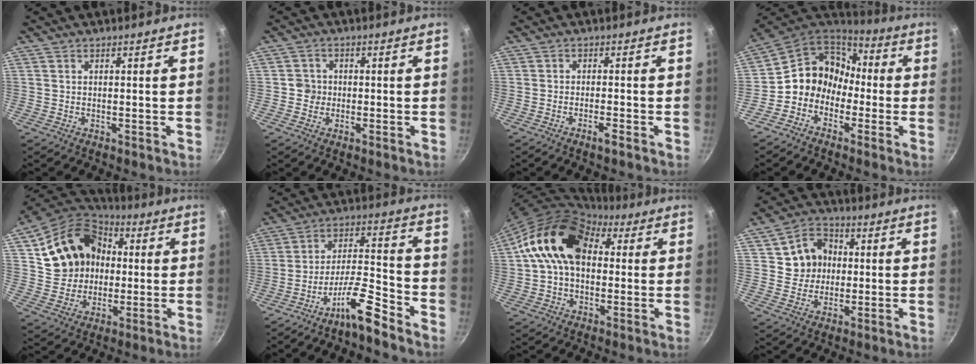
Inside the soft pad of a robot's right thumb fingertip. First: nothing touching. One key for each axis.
{"total": 2.5, "fx": -0.5, "fy": 2.4, "fz": 0.6, "tx": 0.005, "ty": 0.006, "tz": -0.013}
{"total": 2.1, "fx": -1.4, "fy": 0.1, "fz": 1.6, "tx": -0.033, "ty": 0.011, "tz": -0.024}
{"total": 12.1, "fx": -2.0, "fy": 10.5, "fz": 5.6, "tx": -0.051, "ty": 0.055, "tz": -0.058}
{"total": 17.4, "fx": 3.1, "fy": 14.3, "fz": 9.3, "tx": -0.144, "ty": 0.031, "tz": 0.058}
{"total": 10.2, "fx": -7.6, "fy": 1.7, "fz": 6.6, "tx": -0.118, "ty": 0.067, "tz": -0.136}
{"total": 16.3, "fx": 3.1, "fy": 11.5, "fz": 11.1, "tx": -0.168, "ty": 0.028, "tz": 0.037}
{"total": 8.8, "fx": 1.5, "fy": 7.8, "fz": 3.8, "tx": -0.026, "ty": 0.010, "tz": 0.019}